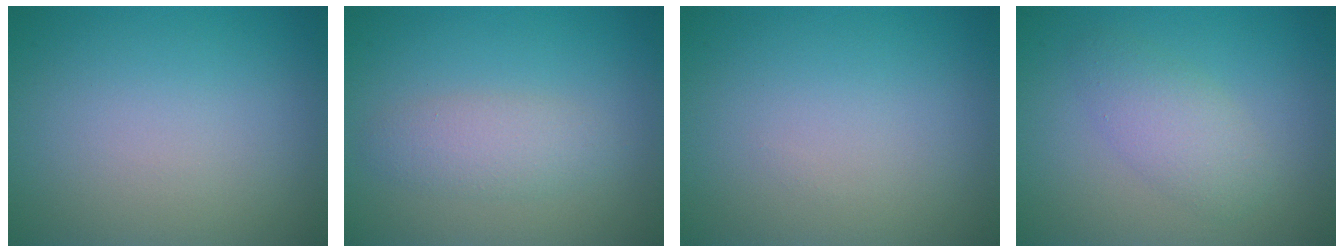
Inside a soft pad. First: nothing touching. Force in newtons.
{"total": 2.4, "press": 2.4, "slide": 0.1}
{"total": 0.0}
{"total": 2.7, "press": 2.7, "slide": 0.1}